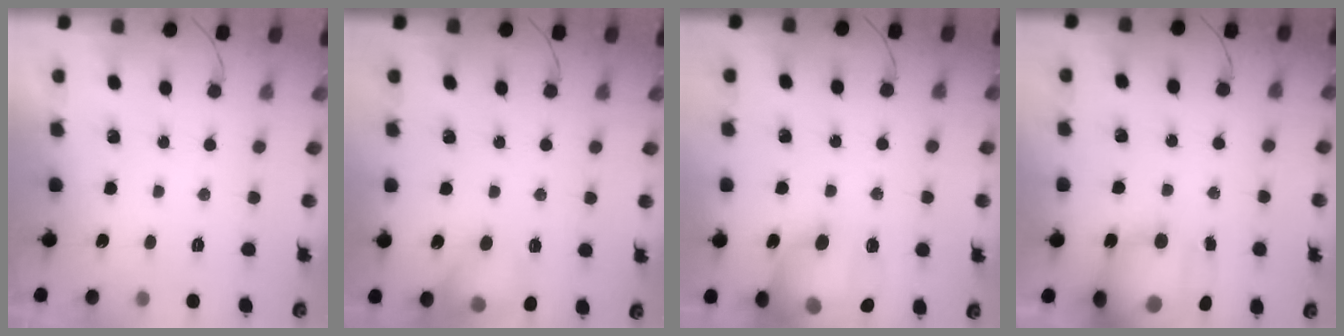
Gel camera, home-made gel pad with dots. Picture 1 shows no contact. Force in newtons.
{"total": 12.0, "press": 11.9, "slide": 1.6}
{"total": 18.8, "press": 18.7, "slide": 1.6}
{"total": 18.0, "press": 17.5, "slide": 4.2}